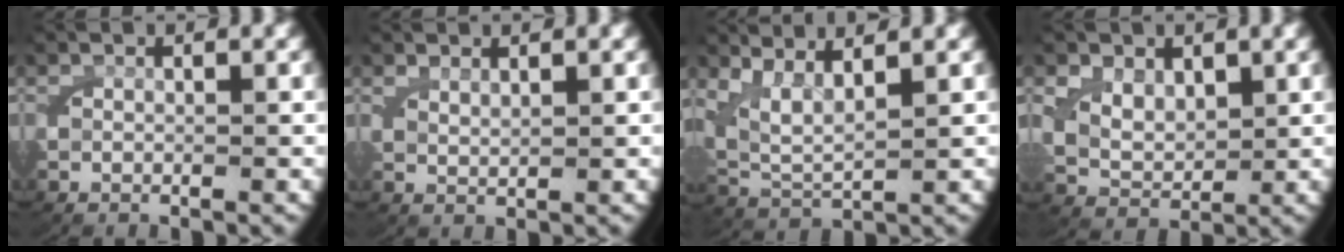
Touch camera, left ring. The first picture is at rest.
{"total": 1.2, "force": [1.1, -0.2, 0.6], "torque": [-0.011, -0.005, 0.027]}
{"total": 7.8, "force": [2.2, 6.1, 4.3], "torque": [-0.131, -0.021, 0.037]}
{"total": 4.1, "force": [1.0, 3.3, 2.2], "torque": [-0.064, -0.021, 0.027]}